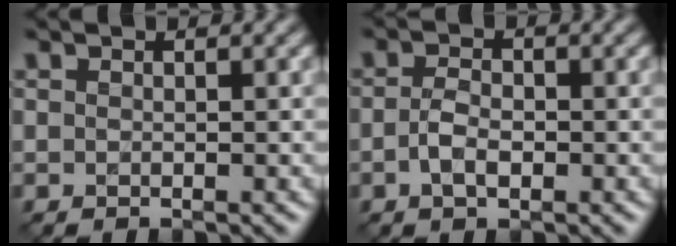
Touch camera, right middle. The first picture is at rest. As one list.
[{"total": 2.3, "force": [-0.6, 1.3, 1.8], "torque": [-0.040, -0.002, -0.015]}]